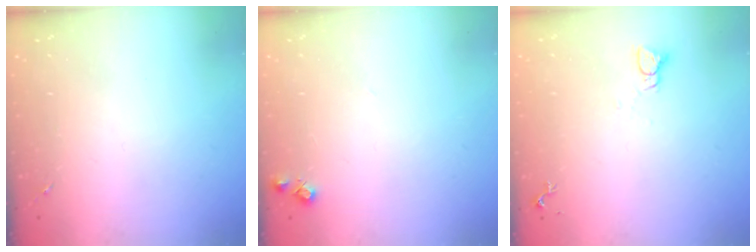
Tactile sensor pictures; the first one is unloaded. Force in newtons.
{"total": 6.6, "press": 6.6, "slide": 0.6}
{"total": 2.2, "press": 2.2, "slide": 0.1}